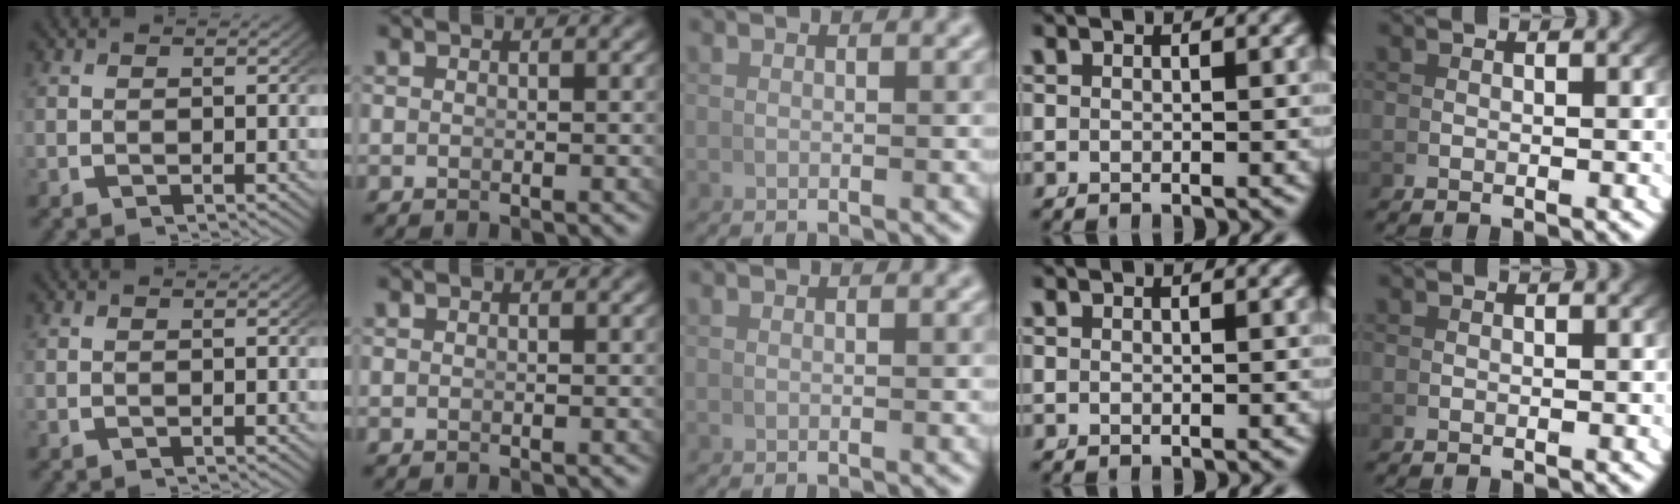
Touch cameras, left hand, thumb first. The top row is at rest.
{}